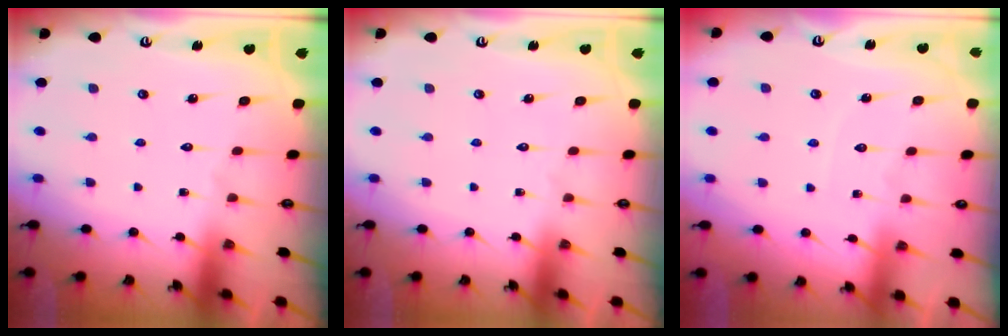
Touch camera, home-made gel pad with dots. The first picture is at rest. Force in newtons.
{"total": 0.0}
{"total": 3.9, "press": 3.9, "slide": 0.5}